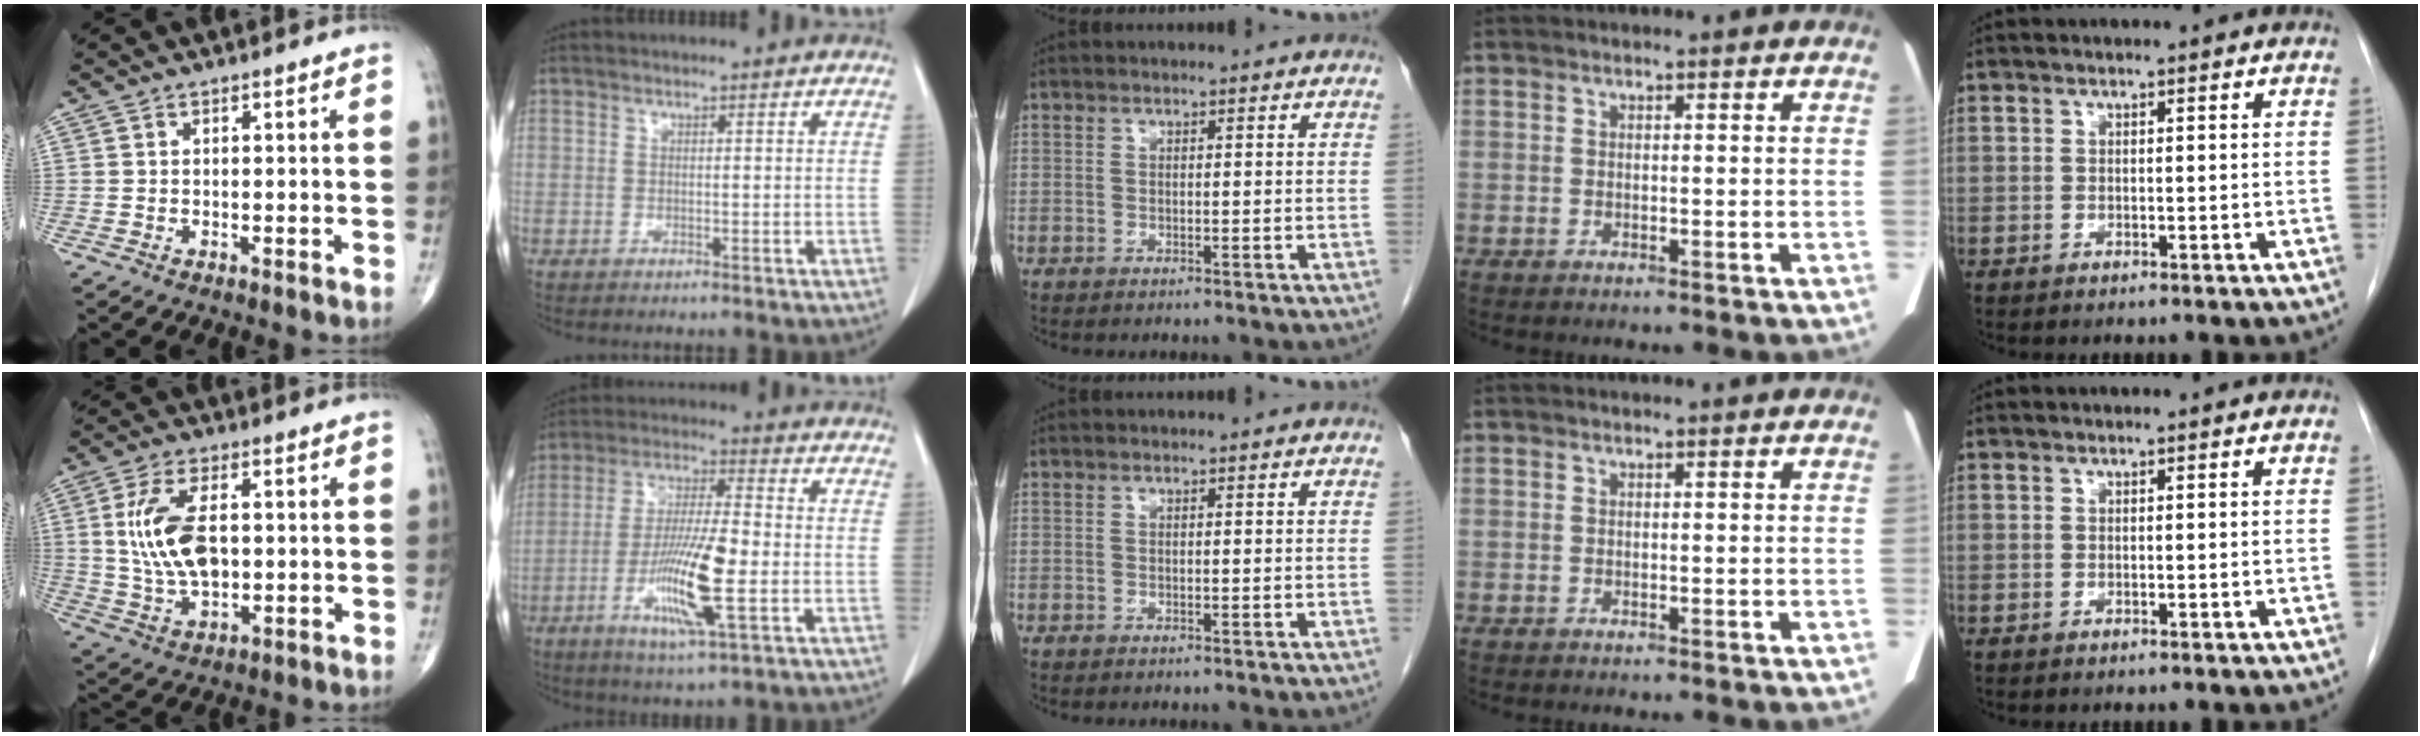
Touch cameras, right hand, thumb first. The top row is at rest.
{"thumb": {"total": 12.2, "force": [1.3, 6.4, 10.3], "torque": [-0.201, -0.002, 0.030]}, "index": {"total": 12.4, "force": [-3.5, 1.0, 11.9], "torque": [-0.228, -0.016, -0.067]}}